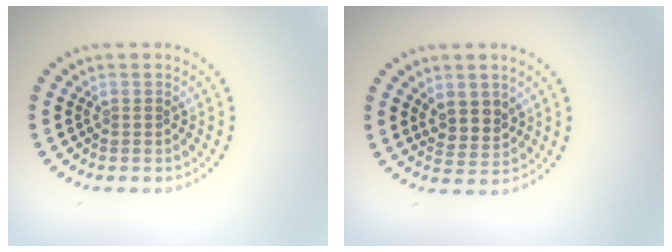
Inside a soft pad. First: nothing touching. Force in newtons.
{"total": 2.5, "press": 2.3, "slide": 1.0}